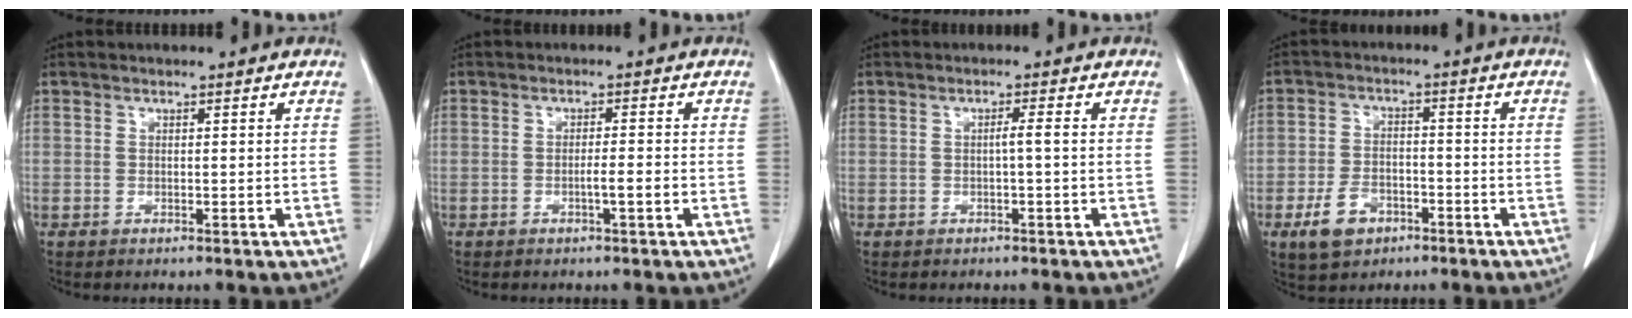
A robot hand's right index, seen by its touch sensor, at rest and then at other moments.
{"total": 2.1, "force": [-0.8, -0.1, 2.0], "torque": [-0.035, 0.000, -0.014]}
{"total": 1.4, "force": [-0.2, -0.3, 1.3], "torque": [-0.022, 0.002, -0.004]}
{"total": 6.4, "force": [-3.3, 4.1, 3.5], "torque": [-0.073, 0.005, -0.050]}